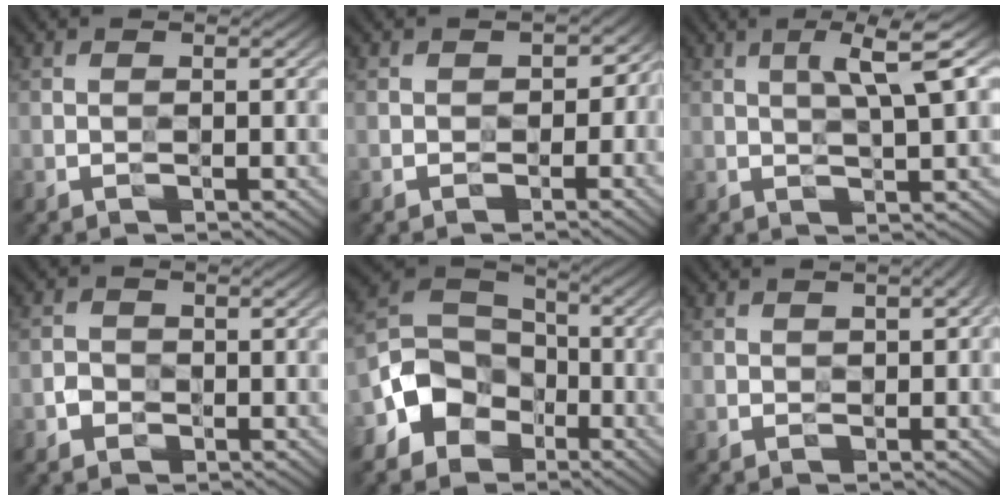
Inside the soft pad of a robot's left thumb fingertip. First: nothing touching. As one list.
[{"total": 1.5, "force": [-0.6, 1.3, 0.1], "torque": [0.006, -0.006, -0.009]}, {"total": 4.6, "force": [2.0, 0.4, 4.2], "torque": [-0.077, 0.012, 0.039]}, {"total": 1.6, "force": [-0.9, 1.3, -0.3], "torque": [0.007, -0.001, -0.018]}, {"total": 8.6, "force": [-4.3, 6.8, 2.9], "torque": [-0.064, -0.006, -0.102]}, {"total": 1.1, "force": [-0.2, 0.7, 0.9], "torque": [-0.010, -0.004, 0.000]}]